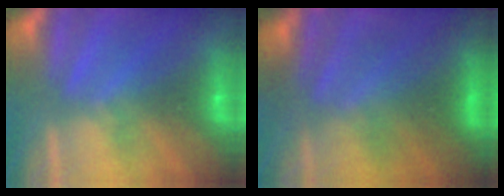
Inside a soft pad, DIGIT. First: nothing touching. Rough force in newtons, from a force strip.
{"total": 4.2}